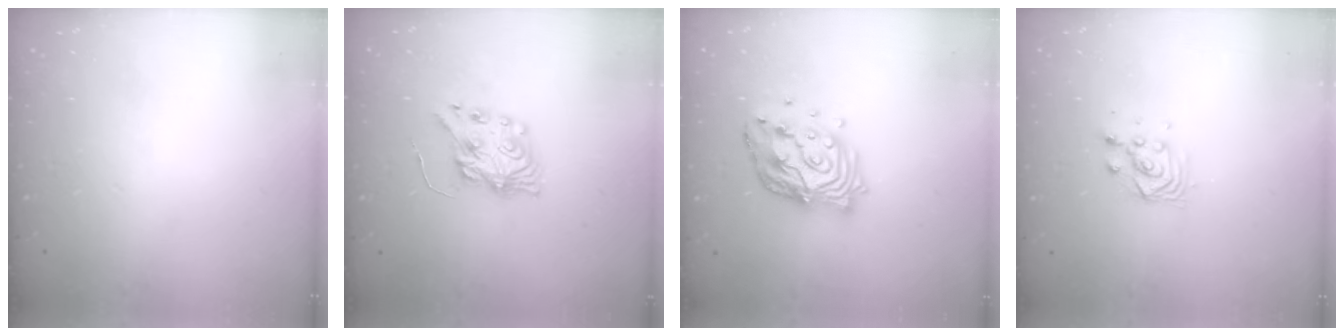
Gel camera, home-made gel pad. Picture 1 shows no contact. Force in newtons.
{"total": 8.1, "press": 8.1, "slide": 0.2}
{"total": 14.8, "press": 14.7, "slide": 1.5}
{"total": 2.9, "press": 2.8, "slide": 0.8}